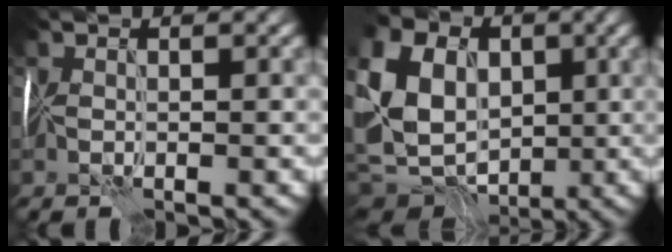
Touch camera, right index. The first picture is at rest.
{"total": 14.1, "force": [0.0, 11.3, 8.4], "torque": [-0.201, 0.002, -0.009]}